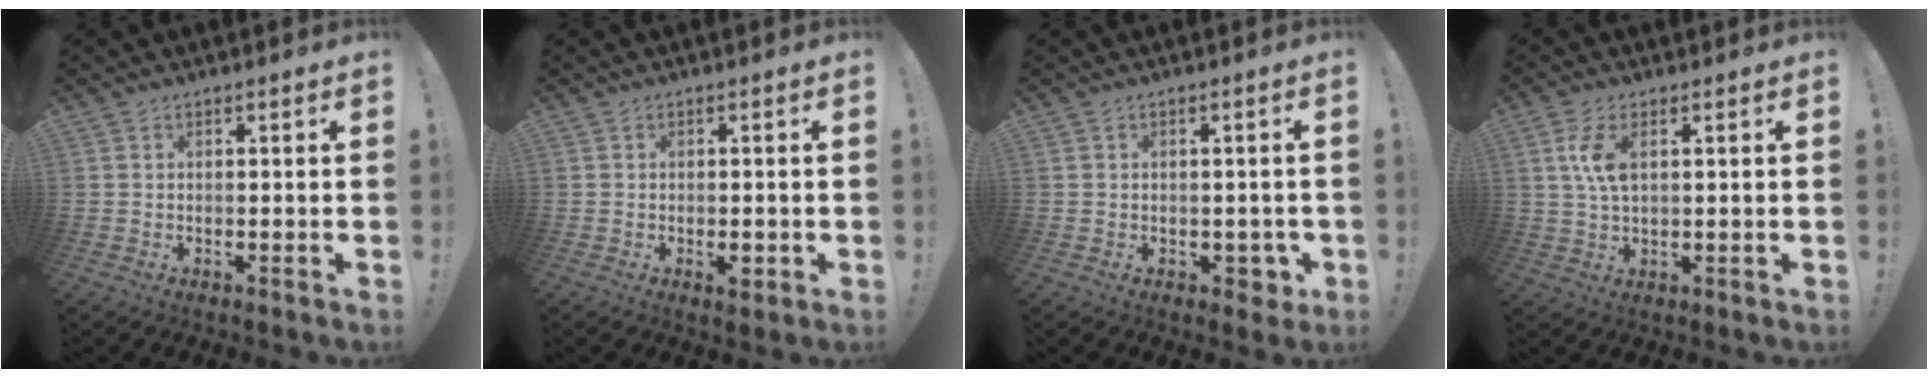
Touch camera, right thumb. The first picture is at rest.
{"total": 2.0, "force": [-0.8, 1.1, 1.5], "torque": [-0.020, 0.005, -0.011]}
{"total": 4.1, "force": [-0.7, 3.3, 2.3], "torque": [-0.014, 0.006, -0.009]}
{"total": 6.9, "force": [1.9, 3.1, 5.9], "torque": [-0.116, -0.004, 0.029]}